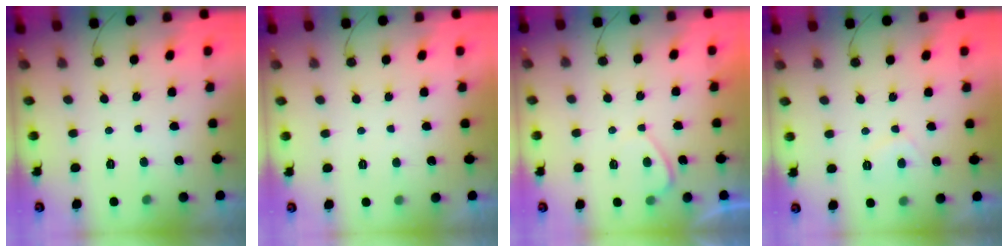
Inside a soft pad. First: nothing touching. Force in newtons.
{"total": 1.5, "press": 1.5, "slide": 0.4}
{"total": 0.9, "press": 0.7, "slide": 0.5}
{"total": 2.3, "press": 2.2, "slide": 0.8}